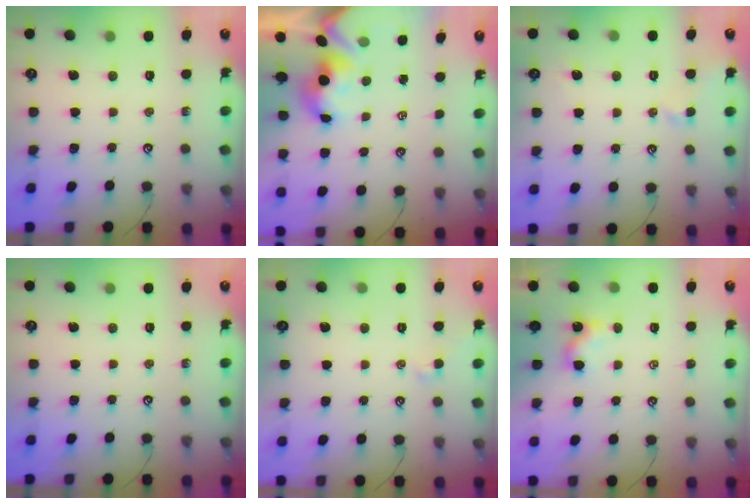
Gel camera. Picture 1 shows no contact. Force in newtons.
{"total": 1.7, "press": 1.5, "slide": 0.7}
{"total": 0.7, "press": 0.7, "slide": 0.2}
{"total": 0.0}
{"total": 0.6, "press": 0.3, "slide": 0.5}
{"total": 1.6, "press": 1.6, "slide": 0.4}